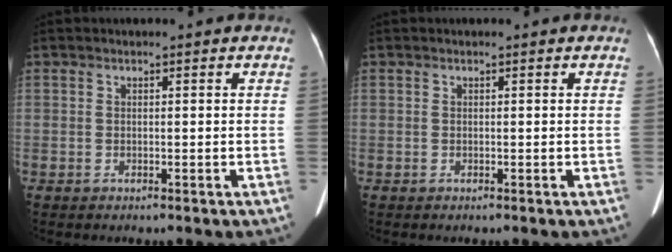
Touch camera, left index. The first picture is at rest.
{"total": 0.0}